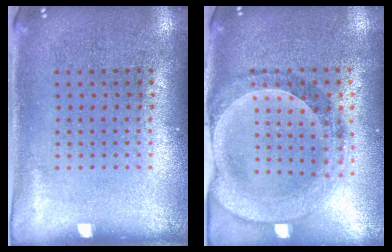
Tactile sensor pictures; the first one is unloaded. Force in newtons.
{"total": 1.5, "press": 1.5, "slide": 0.3}